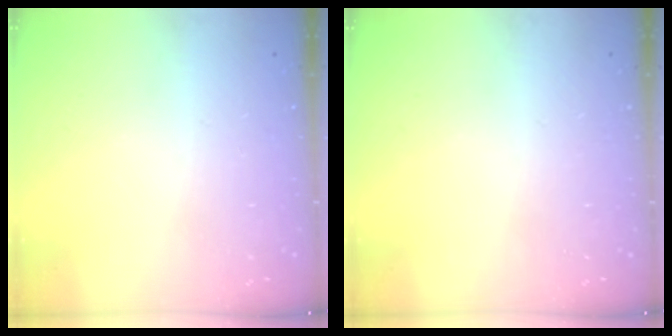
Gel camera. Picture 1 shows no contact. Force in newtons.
{"total": 0.0}